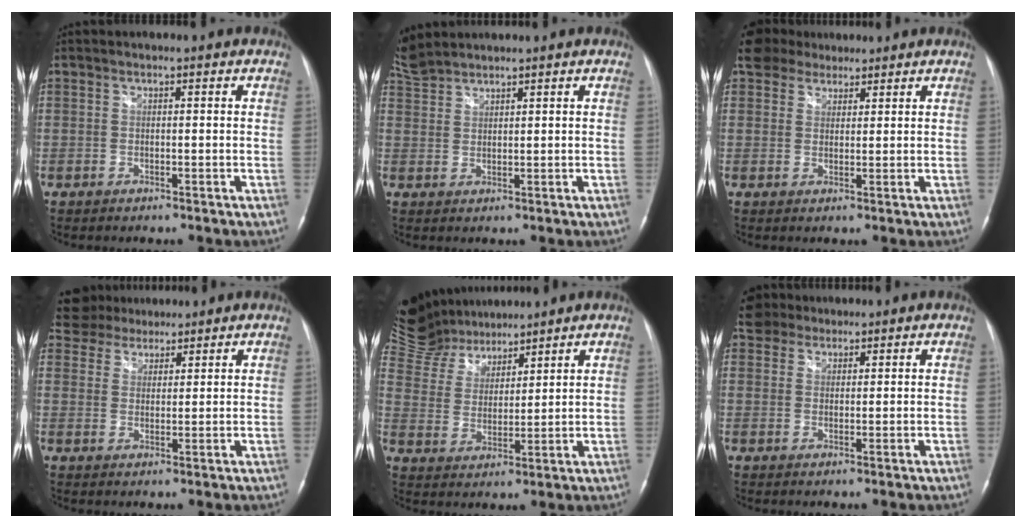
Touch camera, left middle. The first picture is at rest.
{"total": 5.5, "force": [5.4, 0.9, 1.0], "torque": [-0.035, 0.019, 0.112]}
{"total": 5.6, "force": [4.6, 3.0, 1.0], "torque": [-0.023, 0.024, 0.083]}
{"total": 7.8, "force": [7.2, 2.7, 1.0], "torque": [-0.023, 0.028, 0.125]}
{"total": 14.9, "force": [13.5, 5.3, 3.5], "torque": [-0.097, 0.036, 0.257]}
{"total": 4.0, "force": [3.3, 2.2, 0.0], "torque": [-0.005, 0.021, 0.058]}